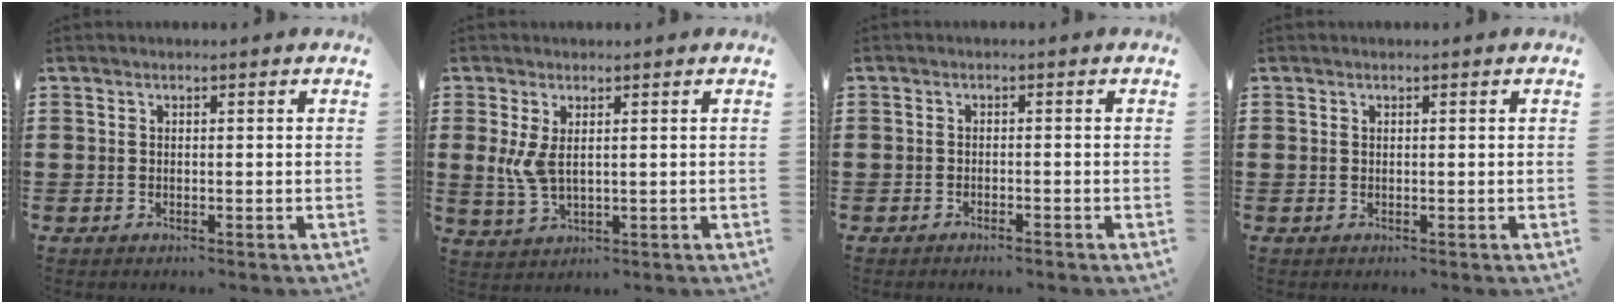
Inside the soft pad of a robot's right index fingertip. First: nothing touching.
{"total": 4.8, "force": [1.2, 2.2, 4.1], "torque": [-0.106, -0.003, 0.015]}
{"total": 0.9, "force": [-0.9, 0.0, 0.3], "torque": [-0.009, -0.002, -0.017]}
{"total": 0.0}